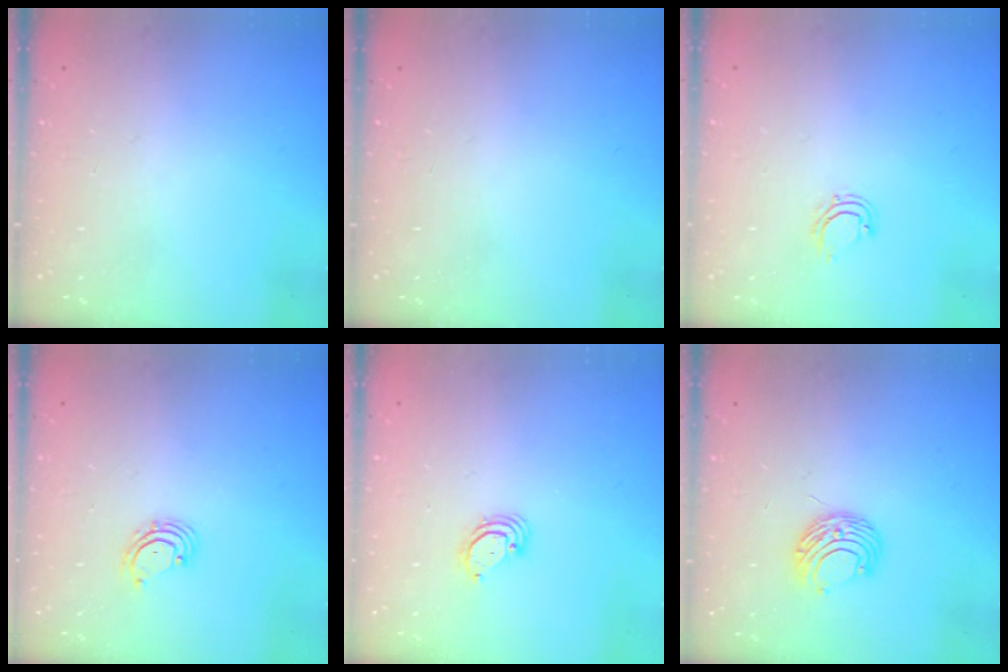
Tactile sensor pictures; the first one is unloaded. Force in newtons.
{"total": 0.0}
{"total": 4.8, "press": 4.7, "slide": 0.7}
{"total": 2.5, "press": 2.4, "slide": 0.4}
{"total": 3.8, "press": 3.8, "slide": 0.3}
{"total": 8.0, "press": 7.9, "slide": 0.6}